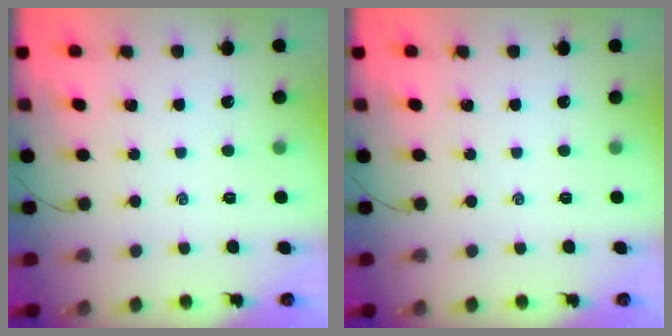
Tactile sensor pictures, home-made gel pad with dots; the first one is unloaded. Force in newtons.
{"total": 0.0}